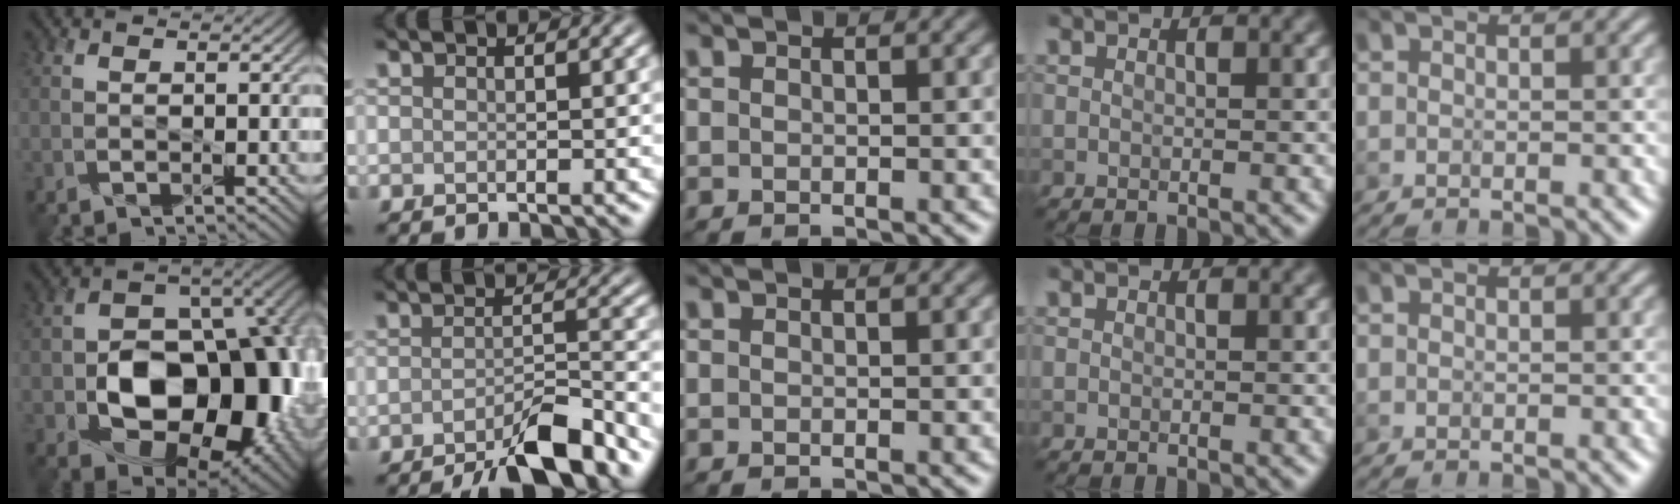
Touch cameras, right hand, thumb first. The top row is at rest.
{"thumb": {"total": 17.4, "force": [-3.7, 12.3, 11.8], "torque": [-0.139, -0.025, -0.049]}, "index": {"total": 6.0, "force": [-4.1, 1.2, 4.2], "torque": [-0.057, 0.005, -0.068]}}